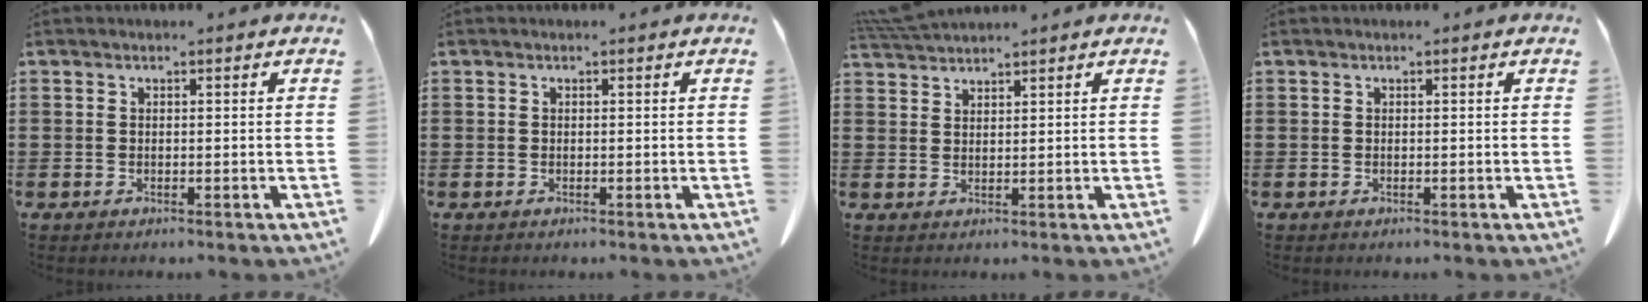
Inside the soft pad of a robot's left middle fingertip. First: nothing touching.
{"total": 0.0}
{"total": 3.5, "force": [3.4, 0.0, 0.8], "torque": [-0.028, -0.005, 0.067]}
{"total": 0.0}